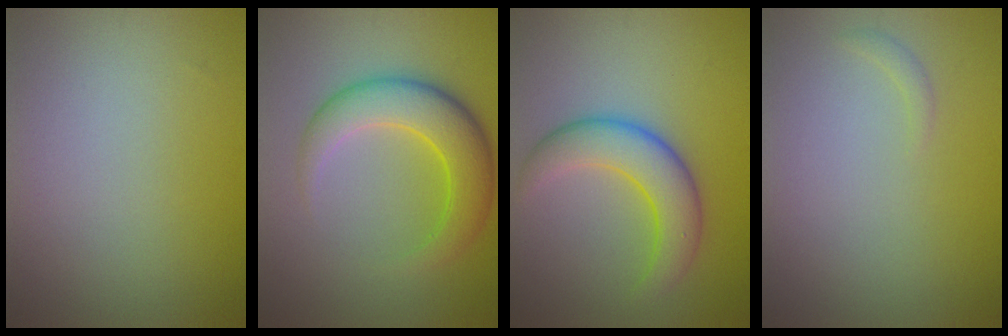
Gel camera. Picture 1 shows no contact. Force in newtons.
{"total": 5.8, "press": 5.8, "slide": 0.3}
{"total": 5.0, "press": 5.0, "slide": 0.1}
{"total": 0.6, "press": 0.6, "slide": 0.1}